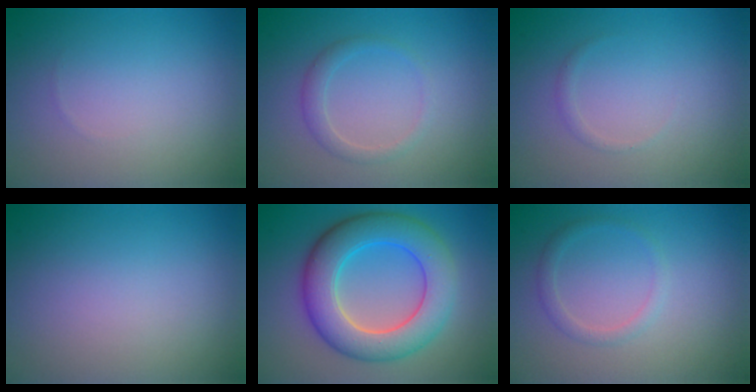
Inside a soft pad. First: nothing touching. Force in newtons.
{"total": 1.7, "press": 1.7, "slide": 0.2}
{"total": 0.6, "press": 0.6, "slide": 0.0}
{"total": 0.0}
{"total": 8.5, "press": 8.4, "slide": 0.6}
{"total": 1.4, "press": 1.4, "slide": 0.1}